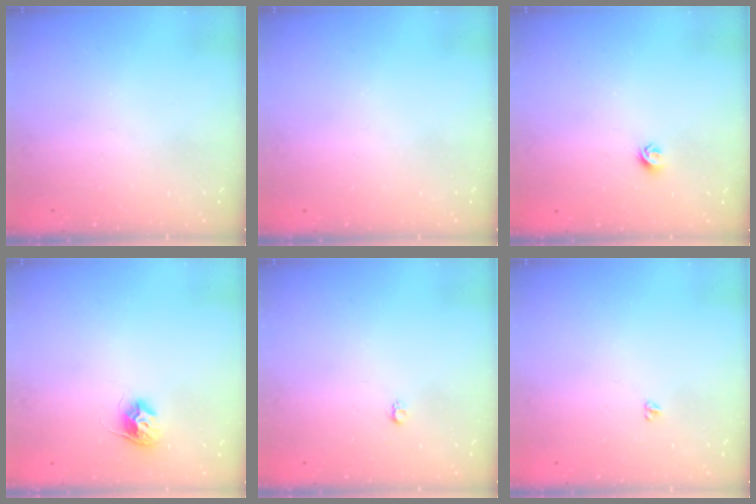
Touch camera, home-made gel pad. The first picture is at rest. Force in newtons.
{"total": 0.0}
{"total": 4.2, "press": 4.1, "slide": 0.7}
{"total": 9.1, "press": 9.1, "slide": 0.4}
{"total": 2.6, "press": 2.6, "slide": 0.4}
{"total": 3.1, "press": 3.0, "slide": 0.4}